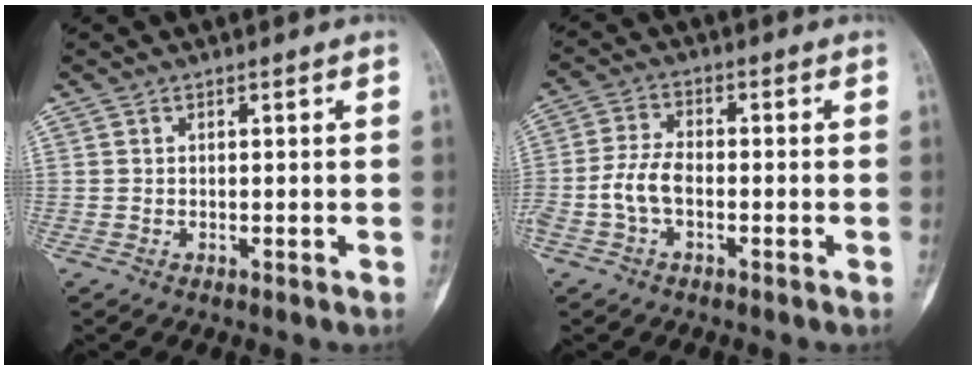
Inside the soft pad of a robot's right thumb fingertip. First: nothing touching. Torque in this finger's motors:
{"motor_torque": [0.88, 0.65, 0.85, -0.09, 0.06]}